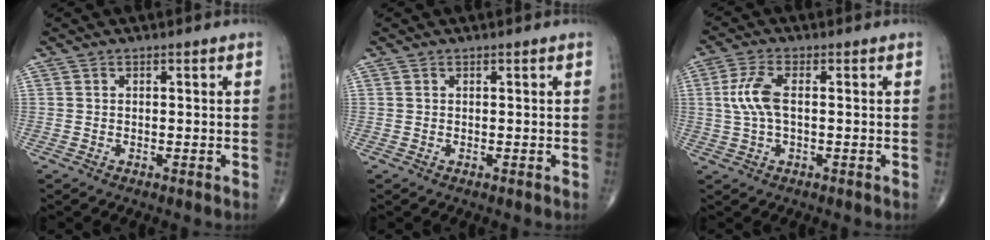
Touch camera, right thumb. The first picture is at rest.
{"total": 0.0}
{"total": 6.2, "force": [0.5, 2.7, 5.6], "torque": [-0.139, 0.012, 0.007]}